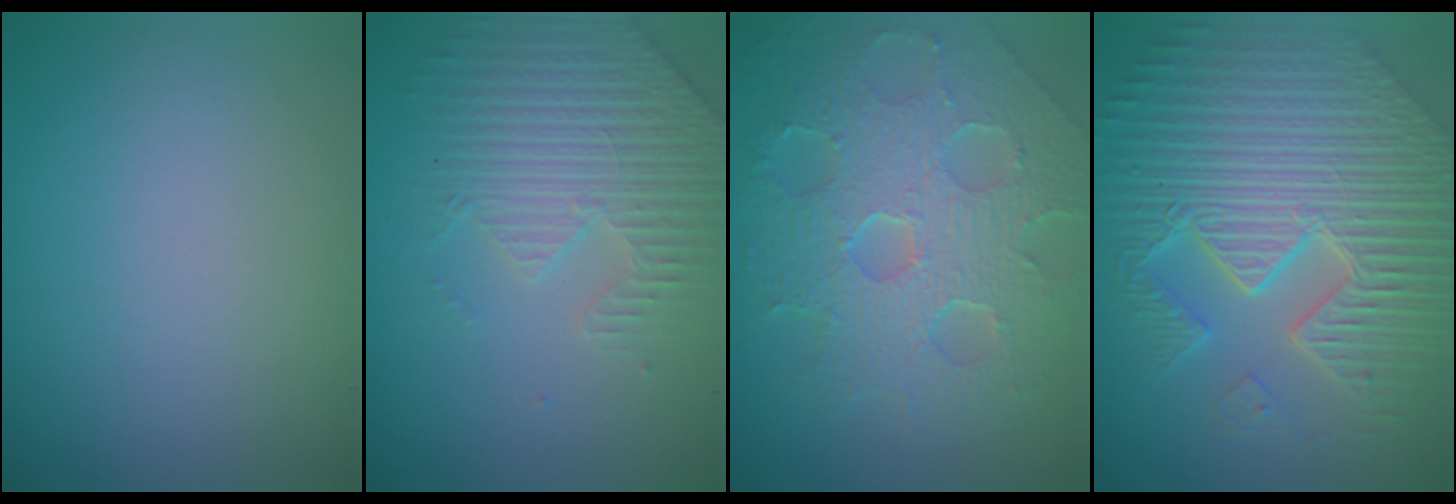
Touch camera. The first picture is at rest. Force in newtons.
{"total": 4.4, "press": 4.3, "slide": 1.0}
{"total": 8.4, "press": 5.7, "slide": 6.1}
{"total": 11.3, "press": 7.2, "slide": 8.7}